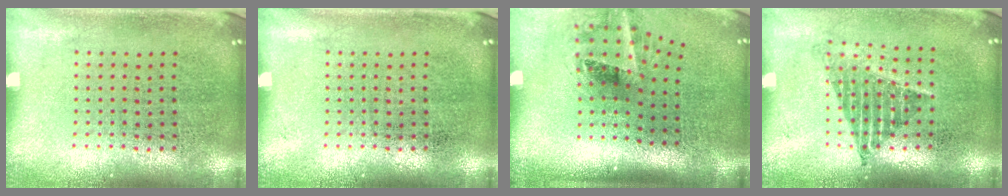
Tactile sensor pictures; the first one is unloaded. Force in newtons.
{"total": 0.0}
{"total": 1.9, "press": 1.2, "slide": 1.5}
{"total": 1.2, "press": 1.0, "slide": 0.8}